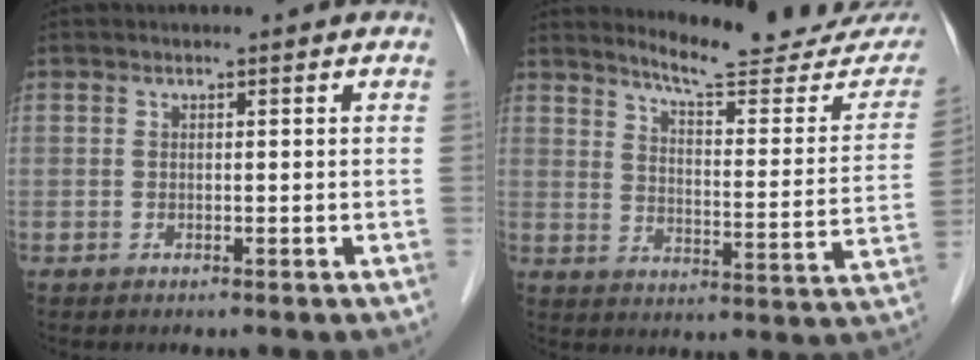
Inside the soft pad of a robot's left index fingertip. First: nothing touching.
{"total": 18.3, "force": [17.0, 2.1, 6.5], "torque": [-0.081, -0.079, 0.207]}